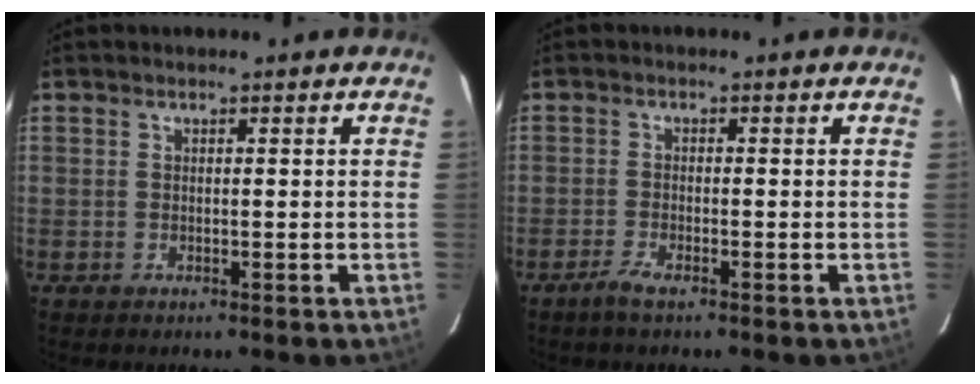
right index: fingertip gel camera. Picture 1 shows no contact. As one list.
[{"total": 2.1, "force": [-1.7, 0.1, 1.3], "torque": [-0.035, -0.004, -0.034]}]